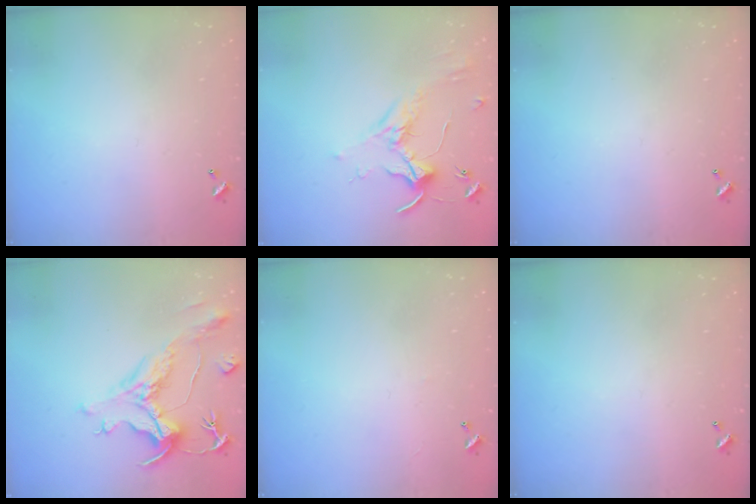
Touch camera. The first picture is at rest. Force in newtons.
{"total": 1.8, "press": 1.8, "slide": 0.4}
{"total": 0.0}
{"total": 1.9, "press": 0.9, "slide": 1.6}
{"total": 2.3, "press": 2.2, "slide": 0.3}
{"total": 0.0}